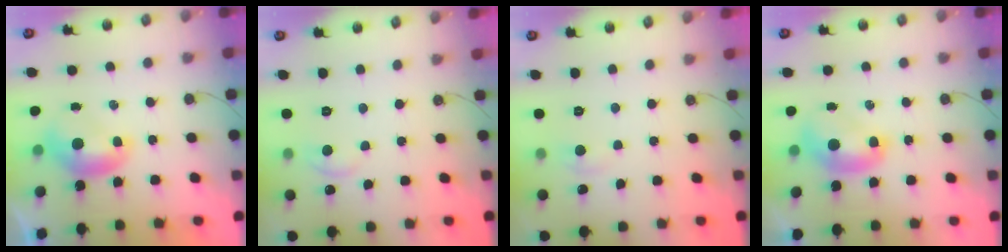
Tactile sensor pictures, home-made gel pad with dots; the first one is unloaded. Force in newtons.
{"total": 0.8, "press": 0.3, "slide": 0.7}
{"total": 1.3, "press": 1.1, "slide": 0.6}
{"total": 2.1, "press": 2.1, "slide": 0.2}